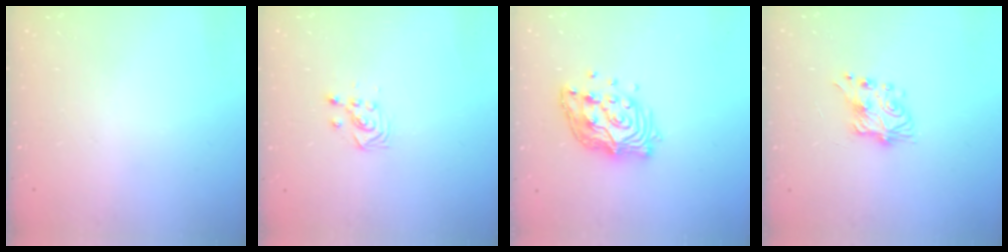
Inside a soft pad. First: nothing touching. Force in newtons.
{"total": 2.7, "press": 2.7, "slide": 0.3}
{"total": 13.5, "press": 13.5, "slide": 1.2}
{"total": 7.1, "press": 7.1, "slide": 0.5}